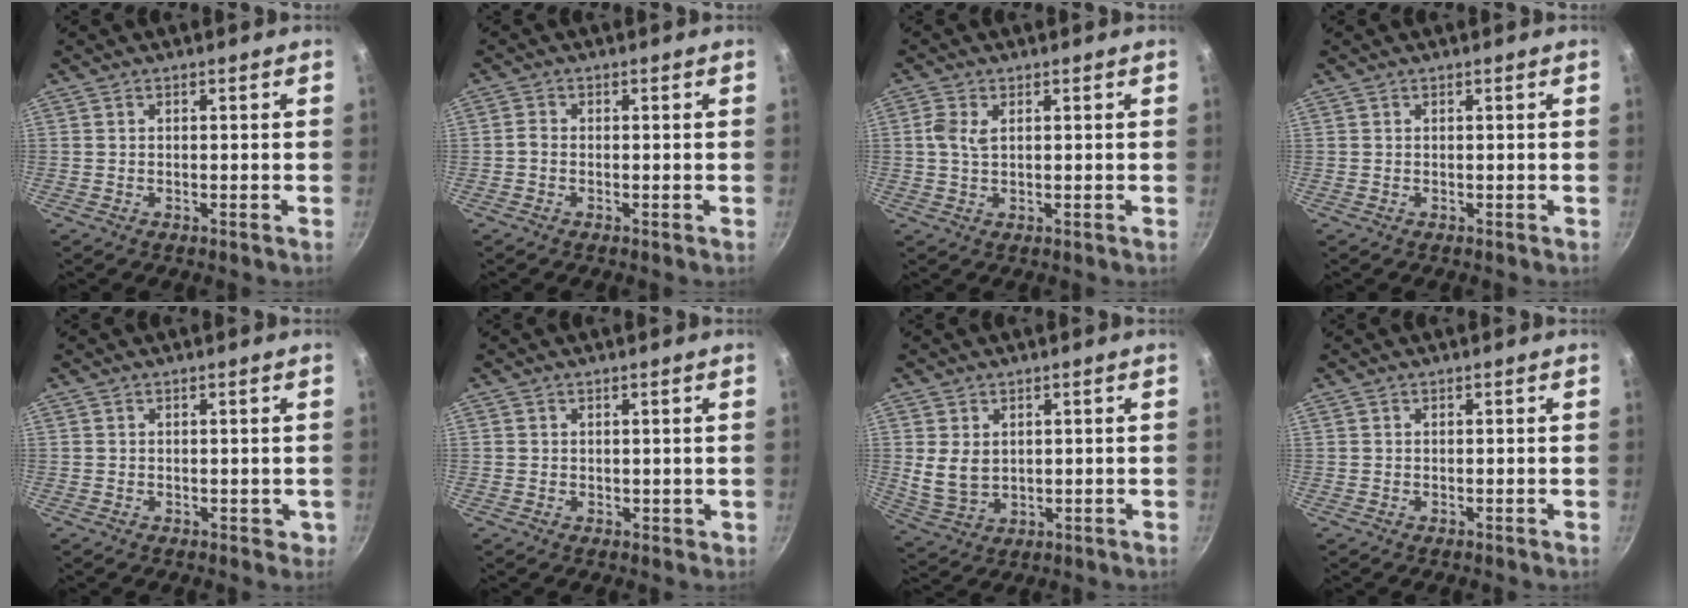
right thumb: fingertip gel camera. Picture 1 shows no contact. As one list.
[{"total": 1.2, "force": [-0.6, 0.8, 0.6], "torque": [-0.014, 0.006, -0.015]}, {"total": 3.0, "force": [0.7, 1.6, 2.4], "torque": [-0.053, 0.003, 0.013]}, {"total": 0.0}, {"total": 1.6, "force": [0.1, 1.3, 1.0], "torque": [-0.004, 0.001, 0.006]}, {"total": 1.1, "force": [0.5, 1.0, 0.2], "torque": [0.007, 0.001, 0.007]}, {"total": 6.3, "force": [1.3, 4.8, 3.9], "torque": [-0.067, -0.015, 0.041]}, {"total": 0.0}]